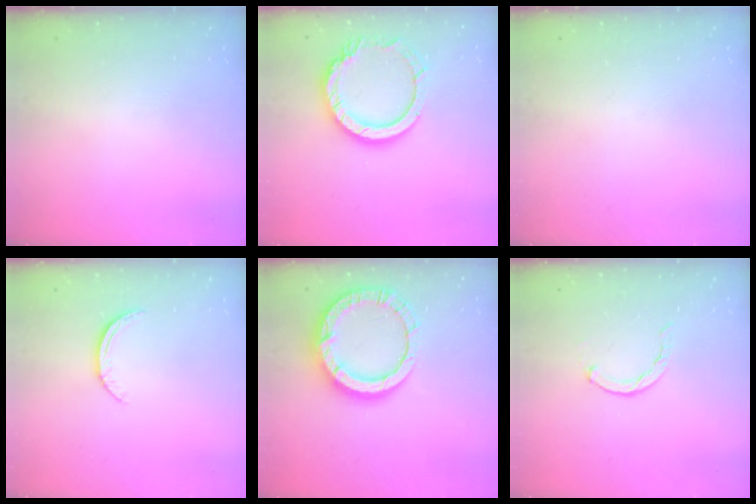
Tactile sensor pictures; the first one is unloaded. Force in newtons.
{"total": 13.2, "press": 13.1, "slide": 1.1}
{"total": 0.0}
{"total": 7.2, "press": 7.1, "slide": 0.8}
{"total": 14.0, "press": 14.0, "slide": 1.3}
{"total": 1.1, "press": 1.1, "slide": 0.2}